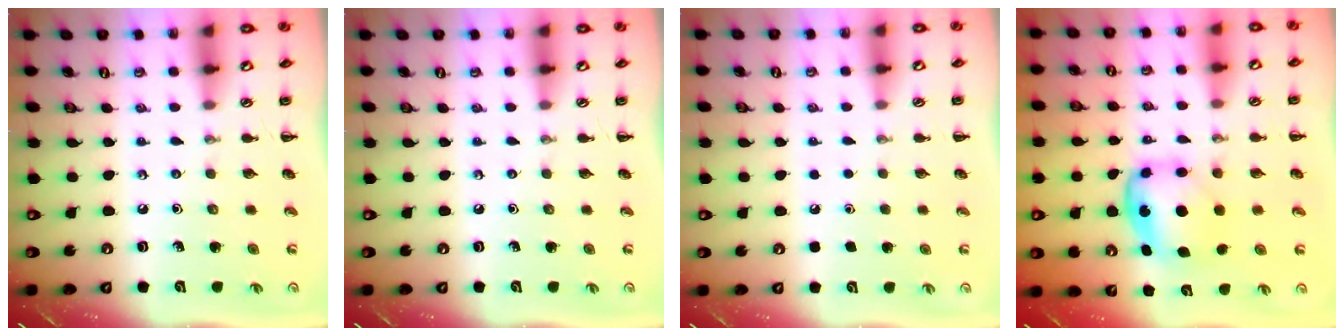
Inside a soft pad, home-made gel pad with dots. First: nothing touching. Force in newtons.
{"total": 0.0}
{"total": 1.7, "press": 1.7, "slide": 0.1}
{"total": 6.3, "press": 6.3, "slide": 0.3}